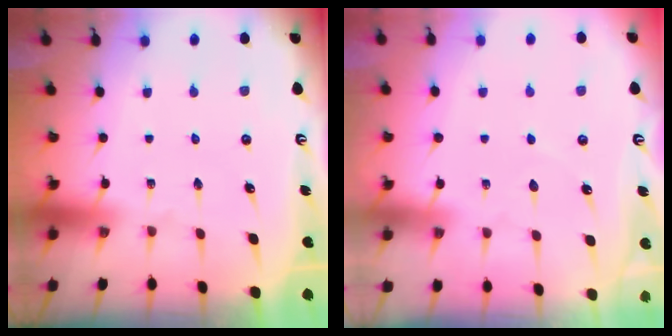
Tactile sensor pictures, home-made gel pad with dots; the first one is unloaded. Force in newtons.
{"total": 3.3, "press": 3.3, "slide": 0.5}